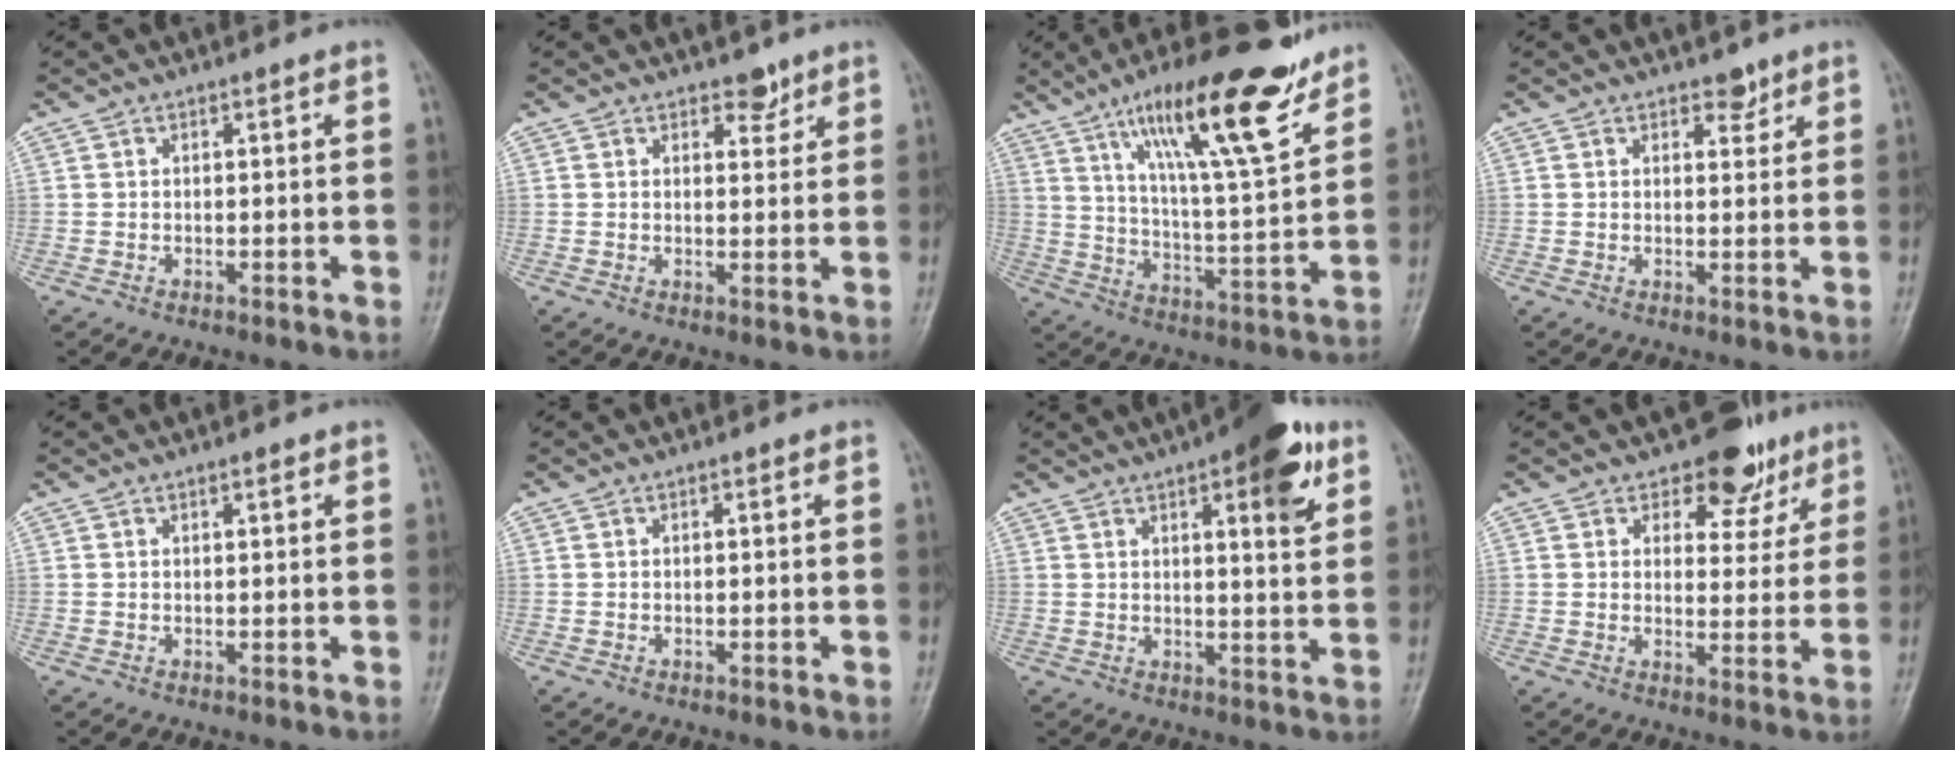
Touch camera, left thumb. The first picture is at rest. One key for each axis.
{"total": 2.9, "fx": 2.1, "fy": 1.6, "fz": 1.2, "tx": 0.003, "ty": -0.013, "tz": 0.031}
{"total": 20.8, "fx": 13.3, "fy": 4.4, "fz": 15.4, "tx": -0.220, "ty": -0.060, "tz": 0.221}
{"total": 2.5, "fx": 1.8, "fy": 1.3, "fz": 1.0, "tx": 0.005, "ty": -0.011, "tz": 0.025}
{"total": 1.0, "fx": 0.6, "fy": 0.3, "fz": 0.7, "tx": -0.009, "ty": -0.001, "tz": 0.009}
{"total": 0.0}
{"total": 11.7, "fx": 5.8, "fy": 3.5, "fz": 9.5, "tx": -0.106, "ty": -0.020, "tz": 0.072}
{"total": 8.6, "fx": 5.9, "fy": 5.3, "fz": 3.2, "tx": 0.001, "ty": -0.031, "tz": 0.076}